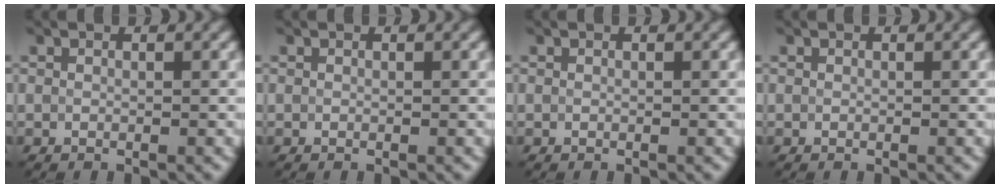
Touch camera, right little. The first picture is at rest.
{"total": 0.0}
{"total": 0.0}
{"total": 0.0}